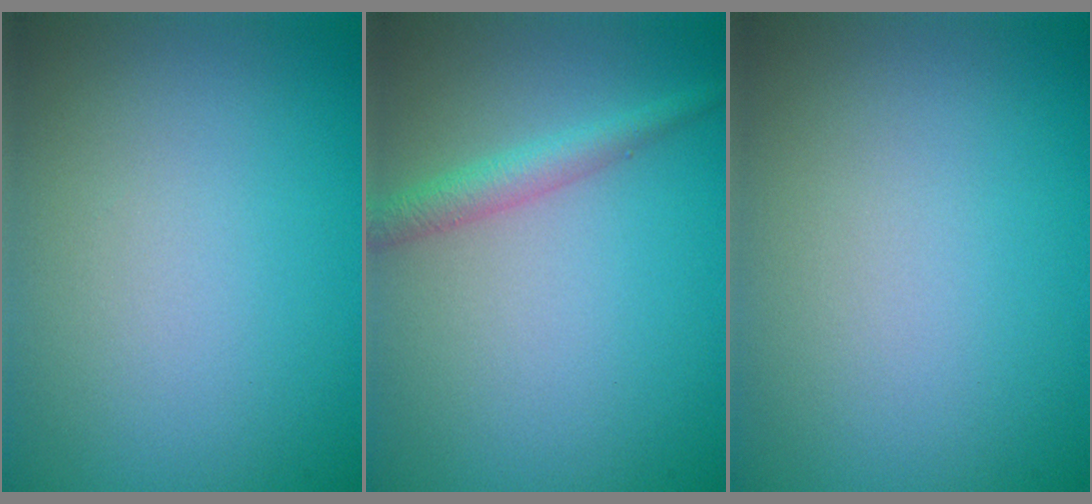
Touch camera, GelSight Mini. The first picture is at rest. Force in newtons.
{"total": 2.2, "press": 2.2, "slide": 0.1}
{"total": 0.0}